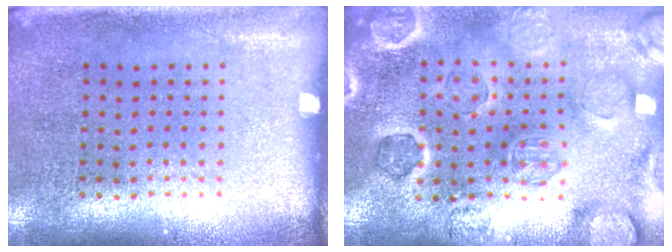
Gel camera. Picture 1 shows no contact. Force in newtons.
{"total": 2.6, "press": 2.6, "slide": 0.2}